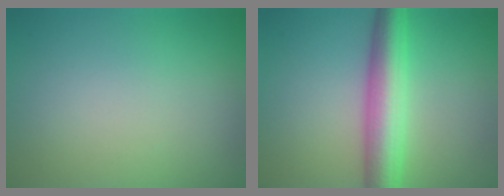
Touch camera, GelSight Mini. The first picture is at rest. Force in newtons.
{"total": 6.4, "press": 6.4, "slide": 0.0}